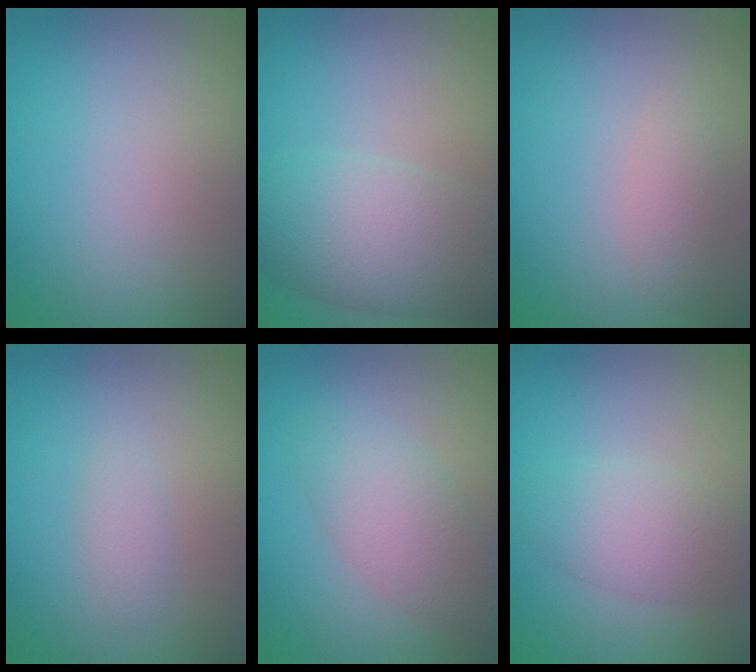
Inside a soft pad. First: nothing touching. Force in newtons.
{"total": 6.8, "press": 6.8, "slide": 0.3}
{"total": 1.5, "press": 1.5, "slide": 0.1}
{"total": 1.0, "press": 1.0, "slide": 0.0}
{"total": 3.6, "press": 3.6, "slide": 0.3}
{"total": 3.7, "press": 3.7, "slide": 0.2}